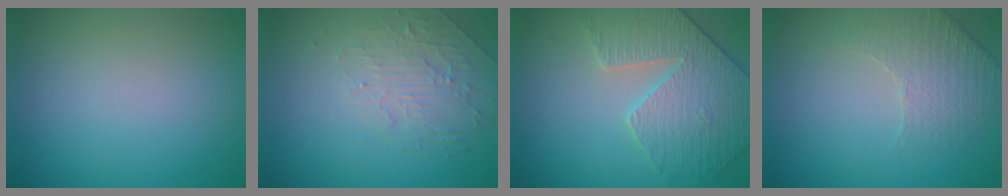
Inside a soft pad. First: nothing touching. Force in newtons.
{"total": 2.2, "press": 1.5, "slide": 1.7}
{"total": 4.2, "press": 4.1, "slide": 0.8}
{"total": 1.9, "press": 1.6, "slide": 1.0}